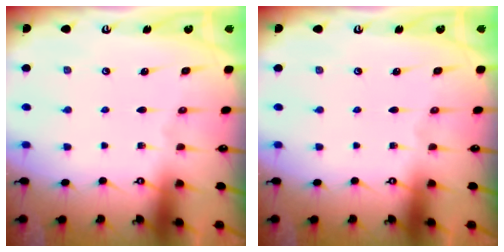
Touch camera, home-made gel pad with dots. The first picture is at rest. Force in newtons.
{"total": 0.0}